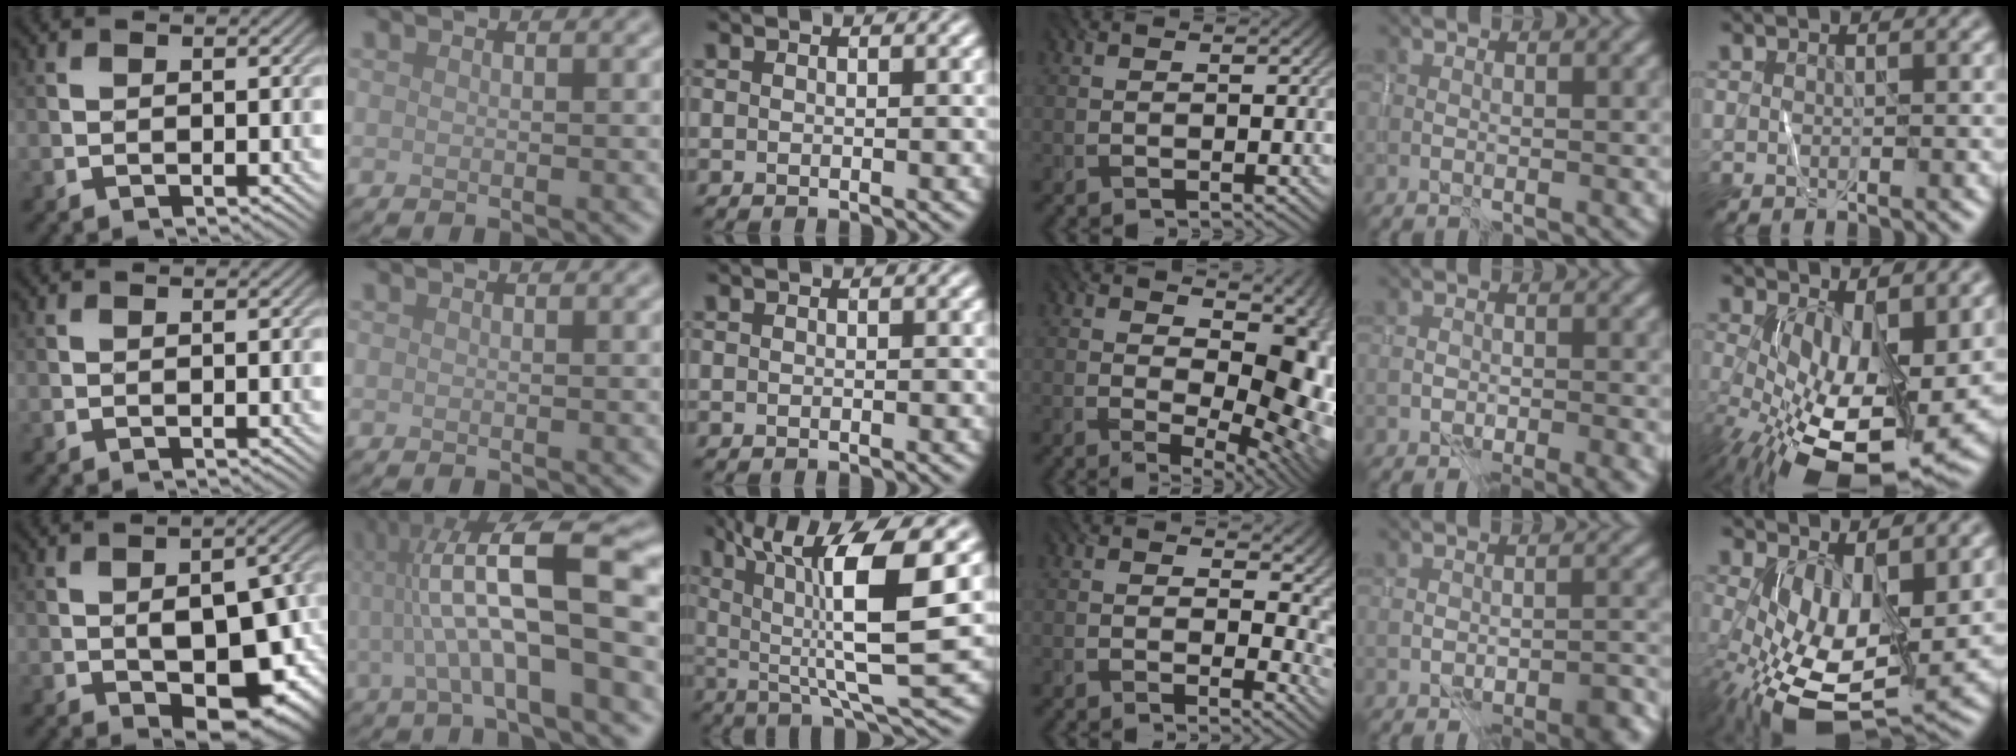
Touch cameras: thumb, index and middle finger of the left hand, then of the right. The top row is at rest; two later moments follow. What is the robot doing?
{"motion": "wrap", "object": "ribbon"}